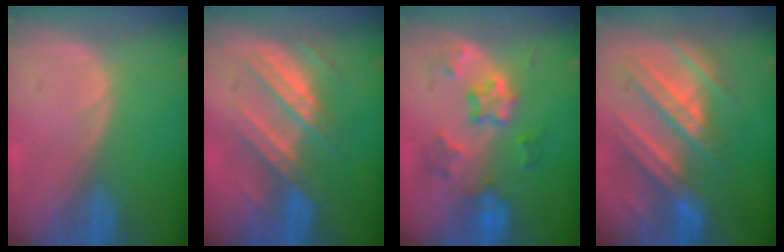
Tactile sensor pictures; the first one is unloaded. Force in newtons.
{"total": 7.2, "press": 7.1, "slide": 0.9}
{"total": 7.0, "press": 6.4, "slide": 2.8}
{"total": 9.9, "press": 9.5, "slide": 2.8}